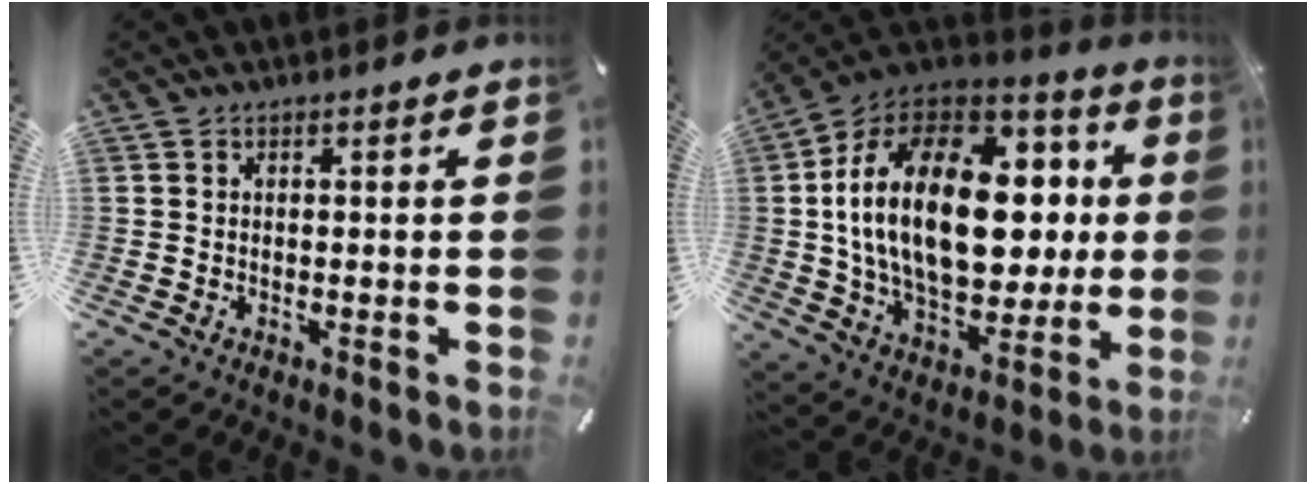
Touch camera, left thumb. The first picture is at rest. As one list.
[{"total": 27.5, "force": [2.0, 16.6, 21.8], "torque": [-0.421, 0.004, 0.037]}]